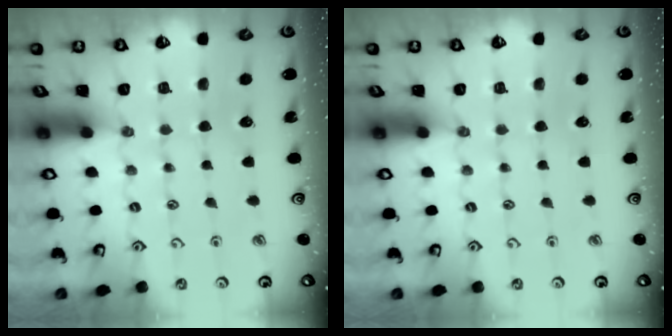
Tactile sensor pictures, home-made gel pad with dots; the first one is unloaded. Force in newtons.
{"total": 0.0}